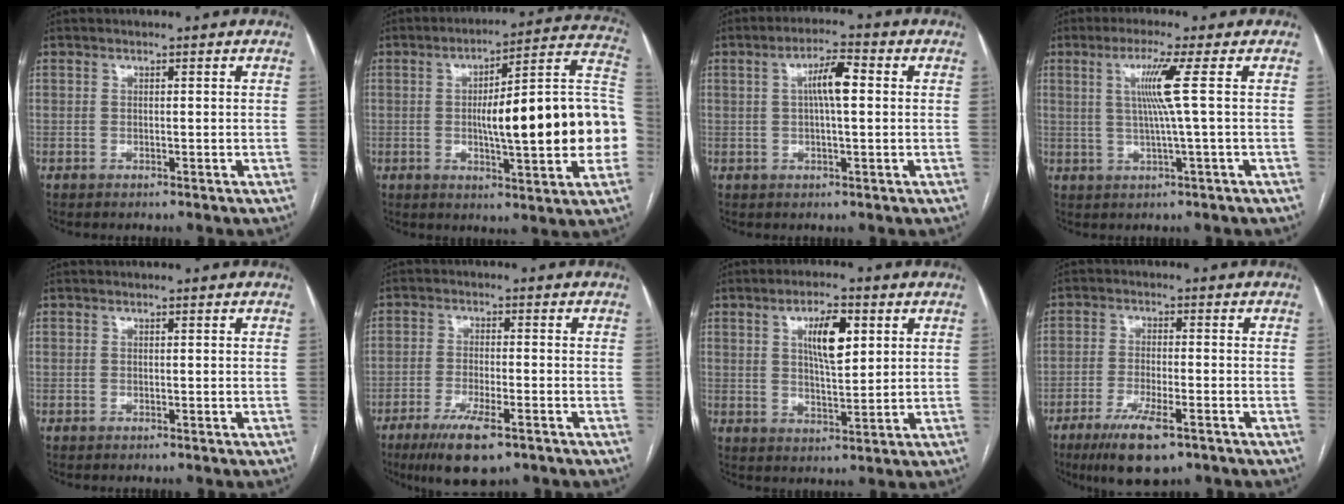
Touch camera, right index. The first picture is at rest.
{"total": 22.3, "force": [-1.5, 4.0, 21.9], "torque": [-0.241, 0.043, -0.013]}
{"total": 5.8, "force": [0.9, 1.1, 5.6], "torque": [-0.101, 0.015, 0.016]}
{"total": 5.9, "force": [1.2, -1.7, 5.6], "torque": [-0.109, -0.002, 0.026]}
{"total": 0.0}
{"total": 8.7, "force": [-5.4, 1.9, 6.5], "torque": [-0.113, -0.017, -0.089]}
{"total": 7.6, "force": [2.6, 2.3, 6.7], "torque": [-0.114, 0.004, 0.047]}
{"total": 8.7, "force": [-5.4, 1.9, 6.6], "torque": [-0.116, -0.017, -0.088]}